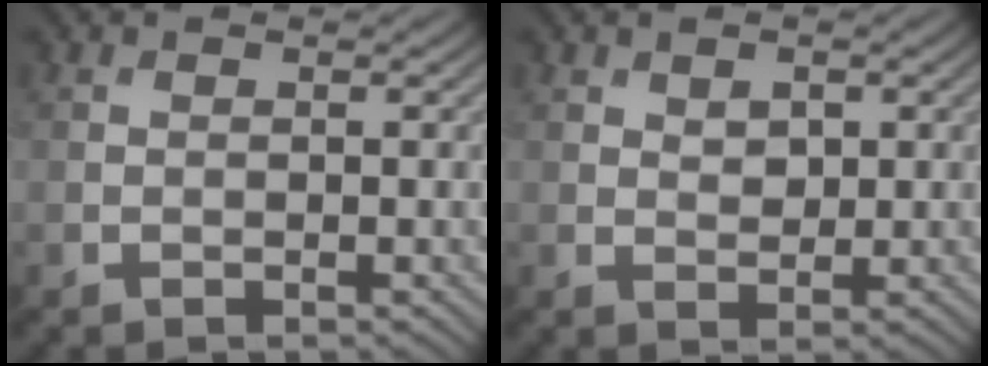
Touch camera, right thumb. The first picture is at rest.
{"total": 1.8, "force": [0.8, 1.1, 1.1], "torque": [-0.020, -0.002, 0.018]}